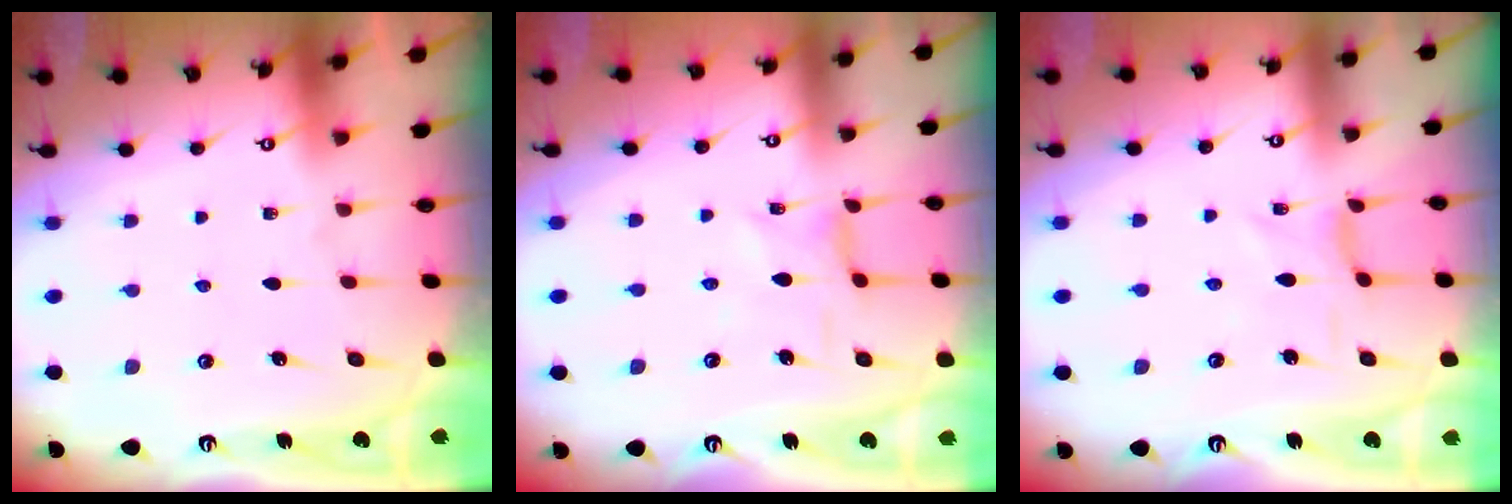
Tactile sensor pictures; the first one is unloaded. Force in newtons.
{"total": 2.1, "press": 2.1, "slide": 0.5}
{"total": 0.8, "press": 0.7, "slide": 0.3}